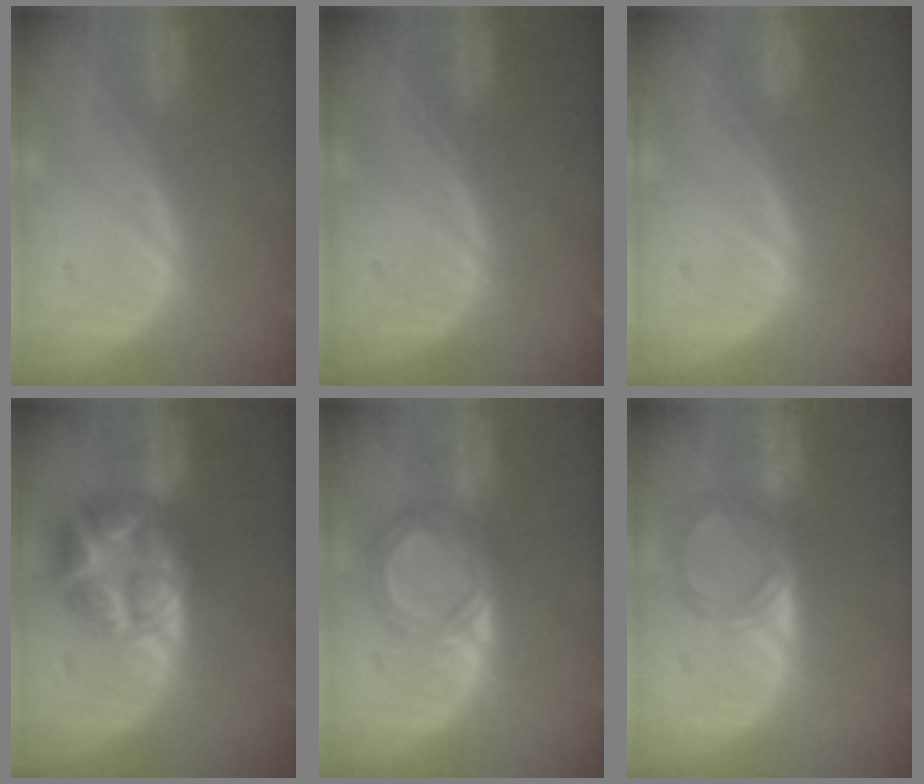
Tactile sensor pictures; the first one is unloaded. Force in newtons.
{"total": 0.0}
{"total": 0.0}
{"total": 8.9, "press": 8.9, "slide": 0.5}
{"total": 5.6, "press": 5.3, "slide": 1.9}
{"total": 5.1, "press": 4.5, "slide": 2.3}